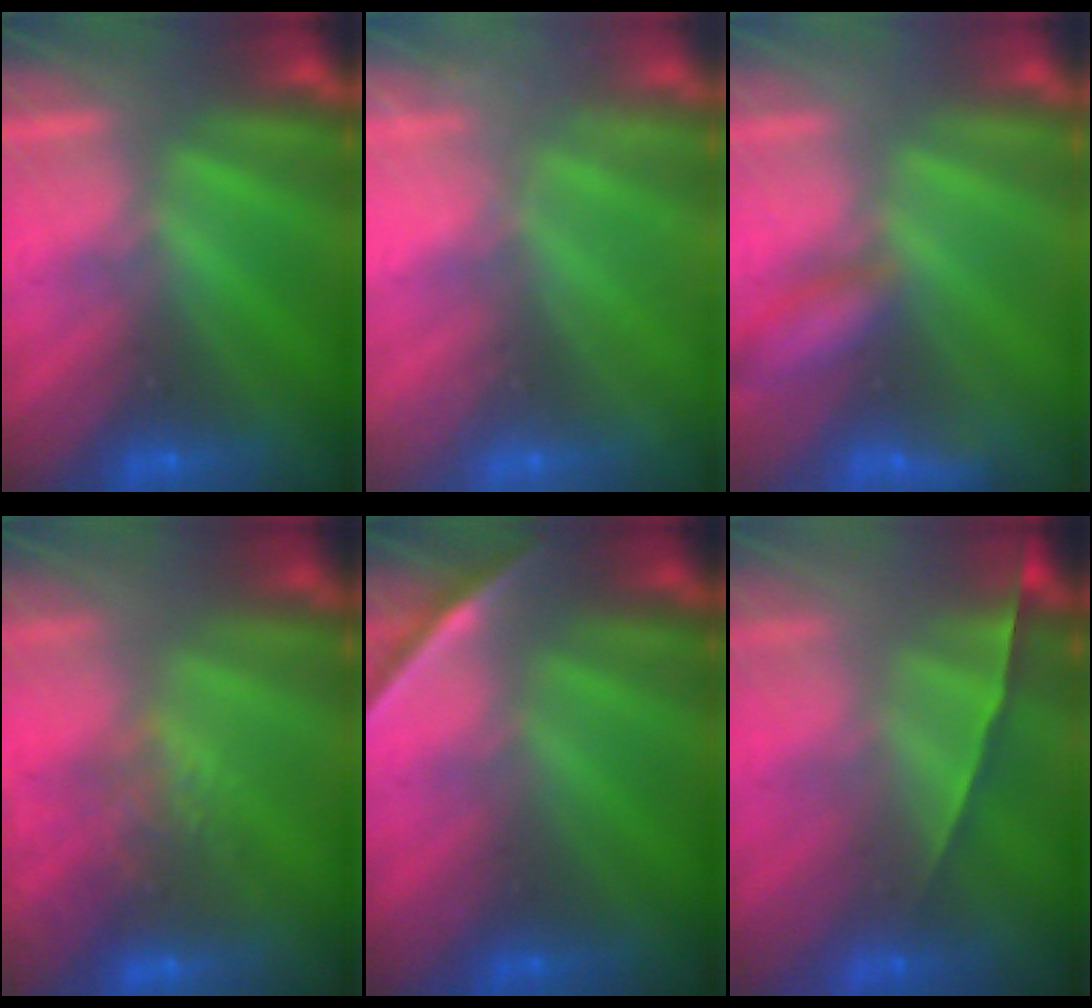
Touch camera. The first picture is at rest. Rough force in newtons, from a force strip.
{"total": 2.3}
{"total": 2.1}
{"total": 4.6}
{"total": 1.7}
{"total": 1.5}